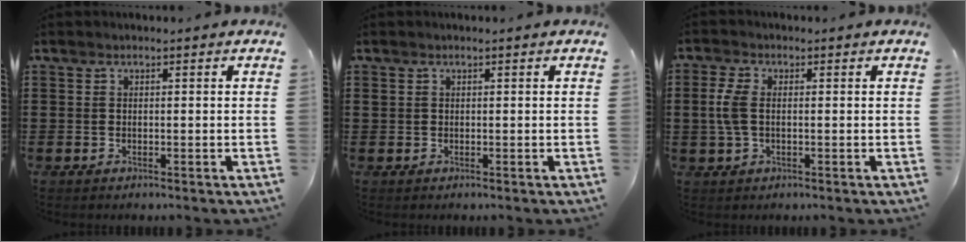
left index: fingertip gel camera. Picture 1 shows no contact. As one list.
[{"total": 0.6, "force": [0.3, 0.4, 0.2], "torque": [-0.006, 0.005, 0.005]}, {"total": 4.3, "force": [0.0, 2.3, 3.6], "torque": [-0.101, -0.002, -0.009]}]